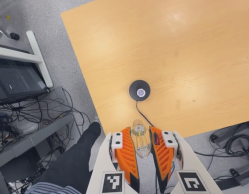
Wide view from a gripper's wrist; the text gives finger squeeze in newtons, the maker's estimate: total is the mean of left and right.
{"total": 21.4, "left": 25.8, "right": 17.0}